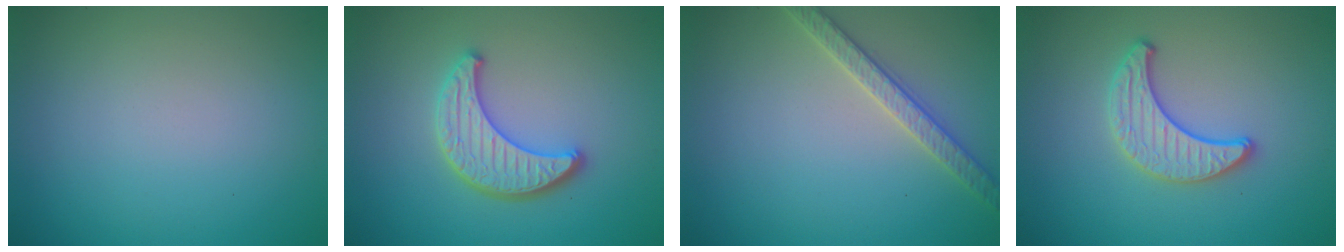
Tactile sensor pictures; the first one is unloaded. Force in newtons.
{"total": 3.8, "press": 3.5, "slide": 1.4}
{"total": 2.7, "press": 2.7, "slide": 0.1}
{"total": 3.0, "press": 2.8, "slide": 0.9}